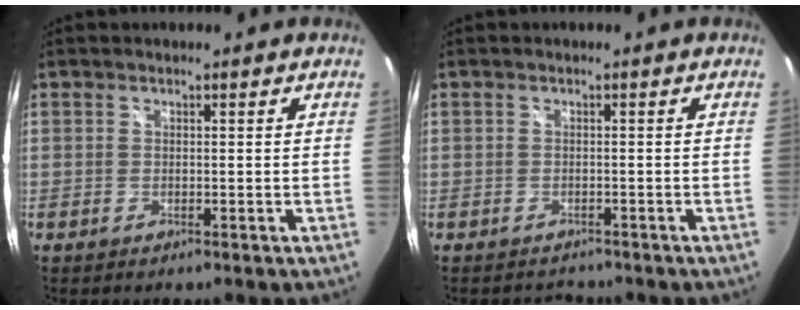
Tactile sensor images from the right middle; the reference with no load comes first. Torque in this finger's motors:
{"motor_torque": [-1.21, 0.36, -0.38, -0.12]}